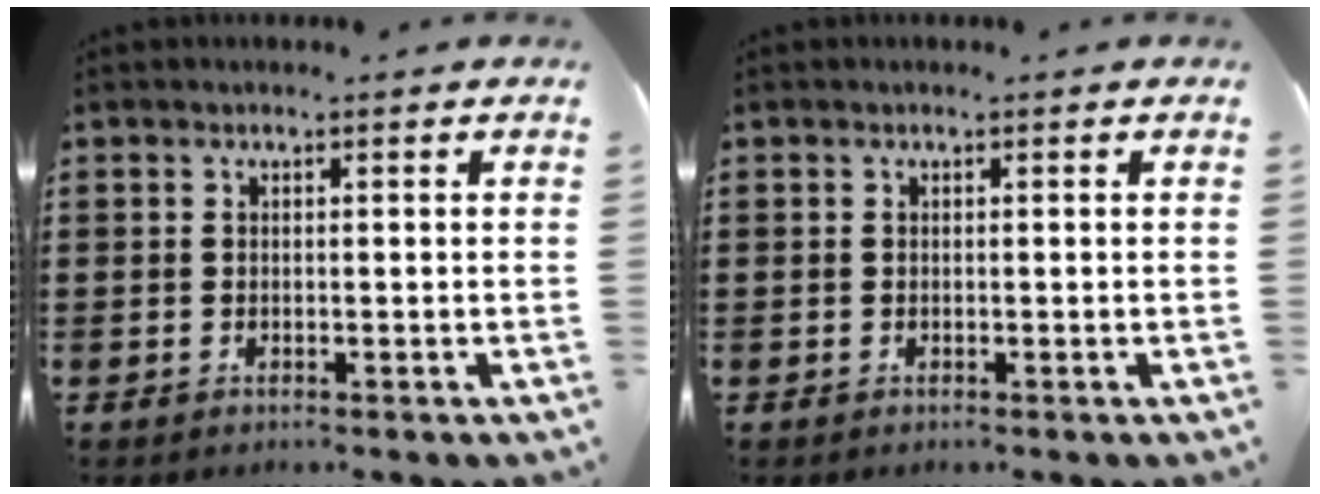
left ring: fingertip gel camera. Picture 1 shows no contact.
{"total": 0.0}